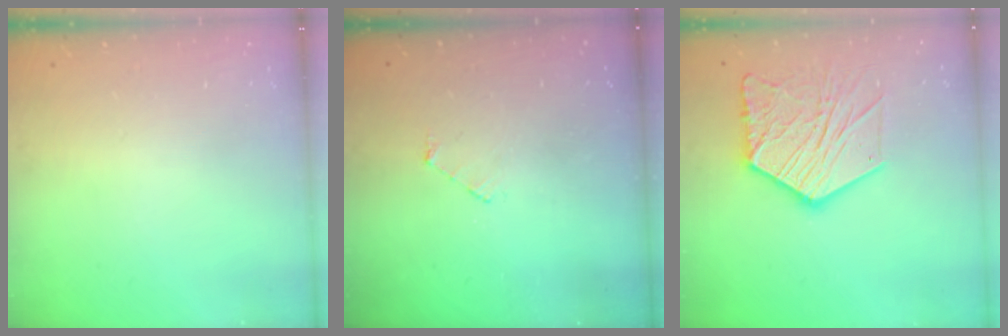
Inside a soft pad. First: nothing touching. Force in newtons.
{"total": 3.6, "press": 3.6, "slide": 0.3}
{"total": 17.4, "press": 17.4, "slide": 1.6}